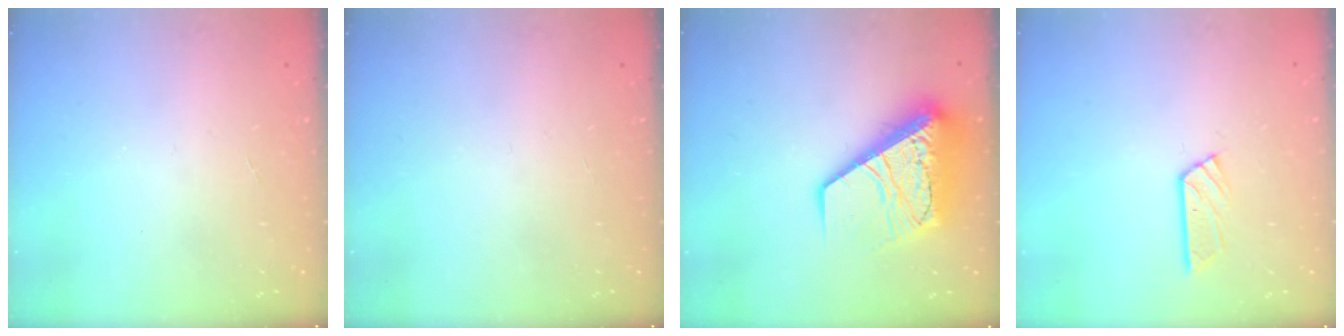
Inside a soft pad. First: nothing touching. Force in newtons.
{"total": 0.0}
{"total": 15.8, "press": 15.7, "slide": 1.7}
{"total": 5.2, "press": 5.2, "slide": 0.3}